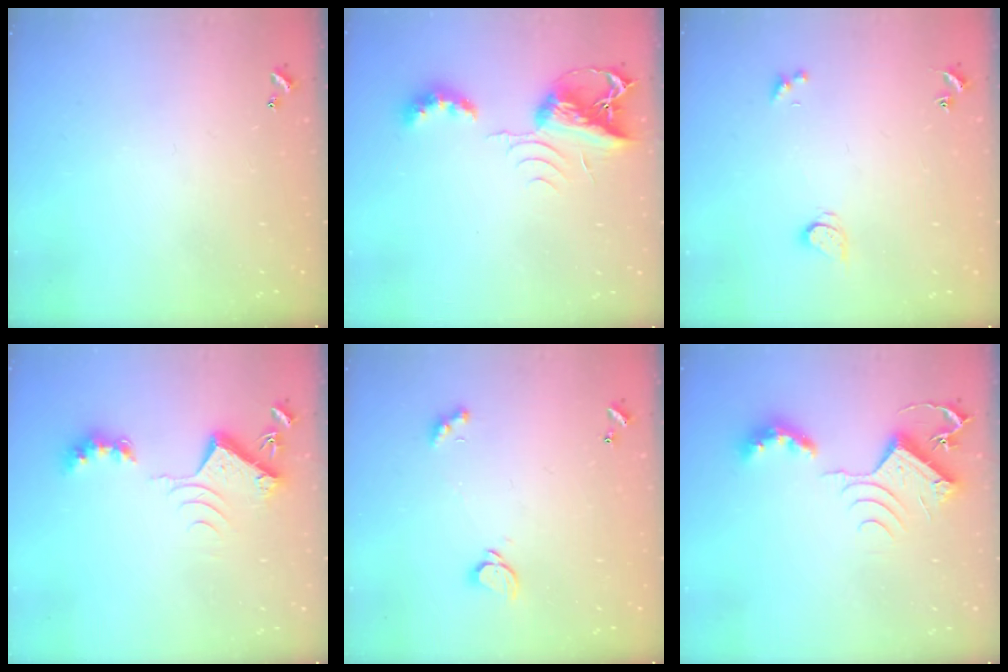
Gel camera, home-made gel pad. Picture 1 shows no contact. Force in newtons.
{"total": 7.9, "press": 7.9, "slide": 0.2}
{"total": 1.5, "press": 1.4, "slide": 0.4}
{"total": 8.7, "press": 8.7, "slide": 0.6}
{"total": 1.8, "press": 1.7, "slide": 0.5}
{"total": 9.6, "press": 9.6, "slide": 0.5}